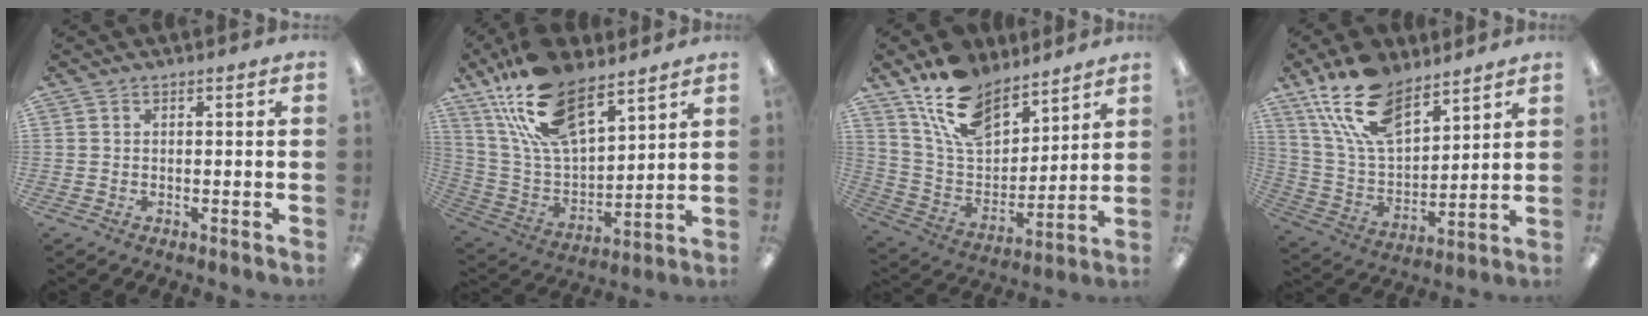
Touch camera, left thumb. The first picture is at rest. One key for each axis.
{"total": 21.1, "fx": 14.4, "fy": 8.9, "fz": 12.5, "tx": -0.254, "ty": -0.069, "tz": 0.261}
{"total": 16.6, "fx": 12.4, "fy": 8.2, "fz": 7.5, "tx": -0.157, "ty": -0.062, "tz": 0.232}
{"total": 18.3, "fx": 12.5, "fy": 8.9, "fz": 10.0, "tx": -0.203, "ty": -0.054, "tz": 0.231}